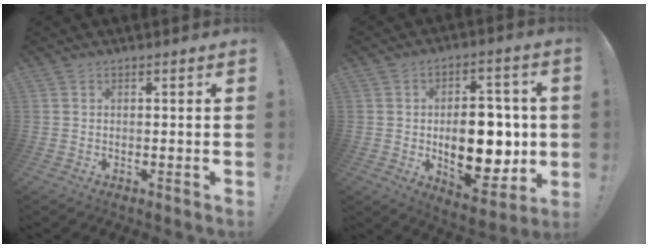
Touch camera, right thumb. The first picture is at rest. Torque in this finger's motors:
{"motor_torque": [2.01, 3.00, 1.34, -0.80, 0.09]}